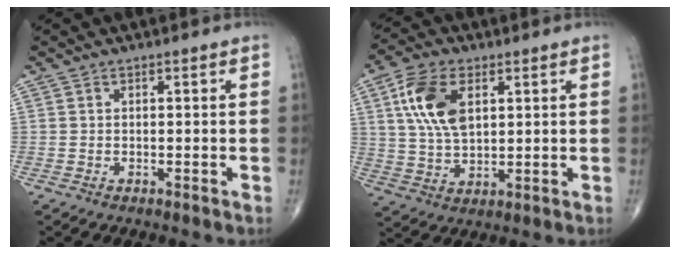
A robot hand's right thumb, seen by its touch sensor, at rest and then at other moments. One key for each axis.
{"total": 11.6, "fx": 3.7, "fy": 6.4, "fz": 9.0, "tx": -0.172, "ty": -0.005, "tz": 0.073}